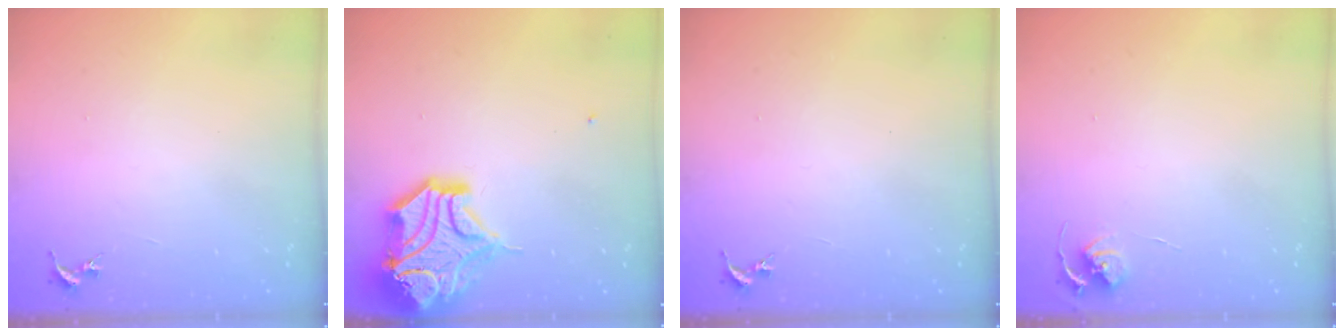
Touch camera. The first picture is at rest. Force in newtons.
{"total": 18.1, "press": 17.9, "slide": 2.5}
{"total": 0.0}
{"total": 5.3, "press": 5.2, "slide": 0.6}